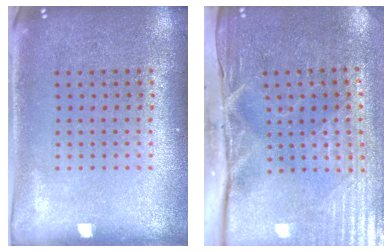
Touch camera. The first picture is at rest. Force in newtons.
{"total": 4.8, "press": 4.0, "slide": 2.5}